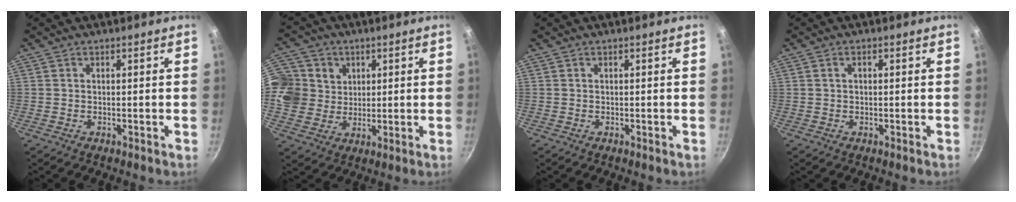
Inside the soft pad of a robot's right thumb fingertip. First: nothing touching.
{"total": 10.8, "force": [3.3, 9.6, 3.6], "torque": [-0.038, -0.013, 0.057]}
{"total": 0.0}
{"total": 1.0, "force": [0.2, 0.6, 0.8], "torque": [-0.013, 0.005, 0.003]}